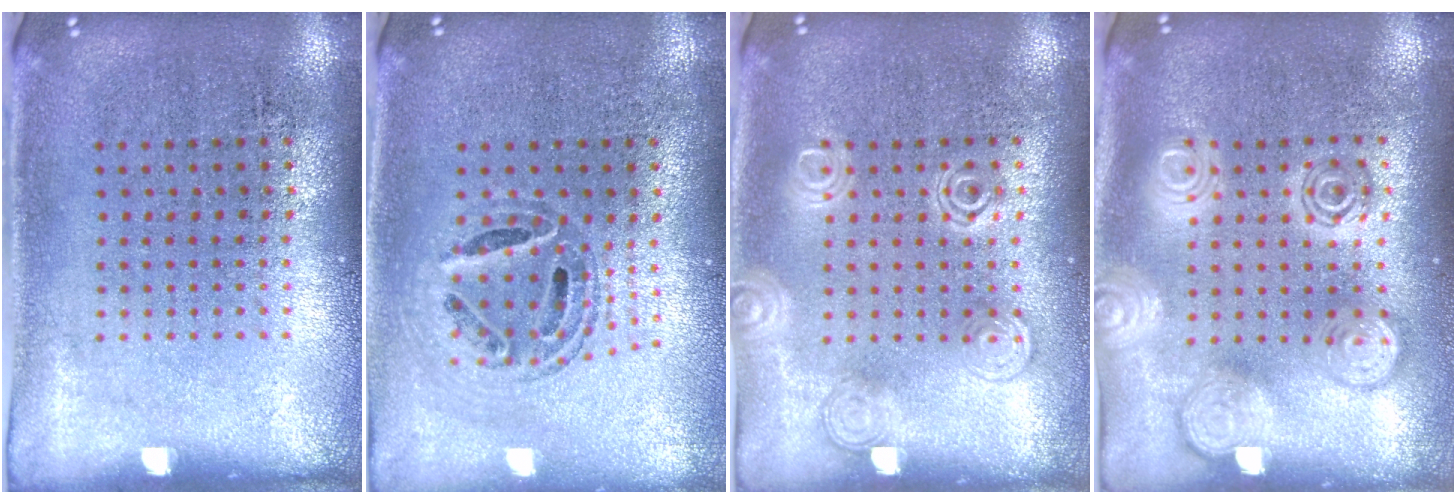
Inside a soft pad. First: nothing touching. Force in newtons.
{"total": 0.8, "press": 0.8, "slide": 0.1}
{"total": 2.3, "press": 2.2, "slide": 0.3}
{"total": 2.9, "press": 2.8, "slide": 0.4}